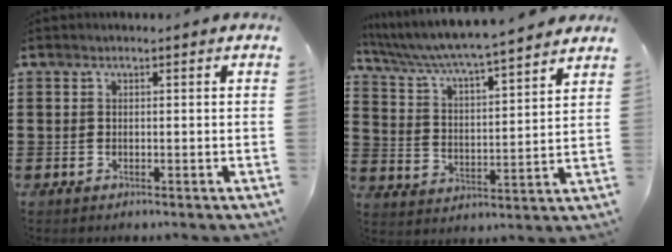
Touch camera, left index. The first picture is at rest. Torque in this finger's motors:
{"motor_torque": [2.14, 0.00, 1.05, 0.21]}